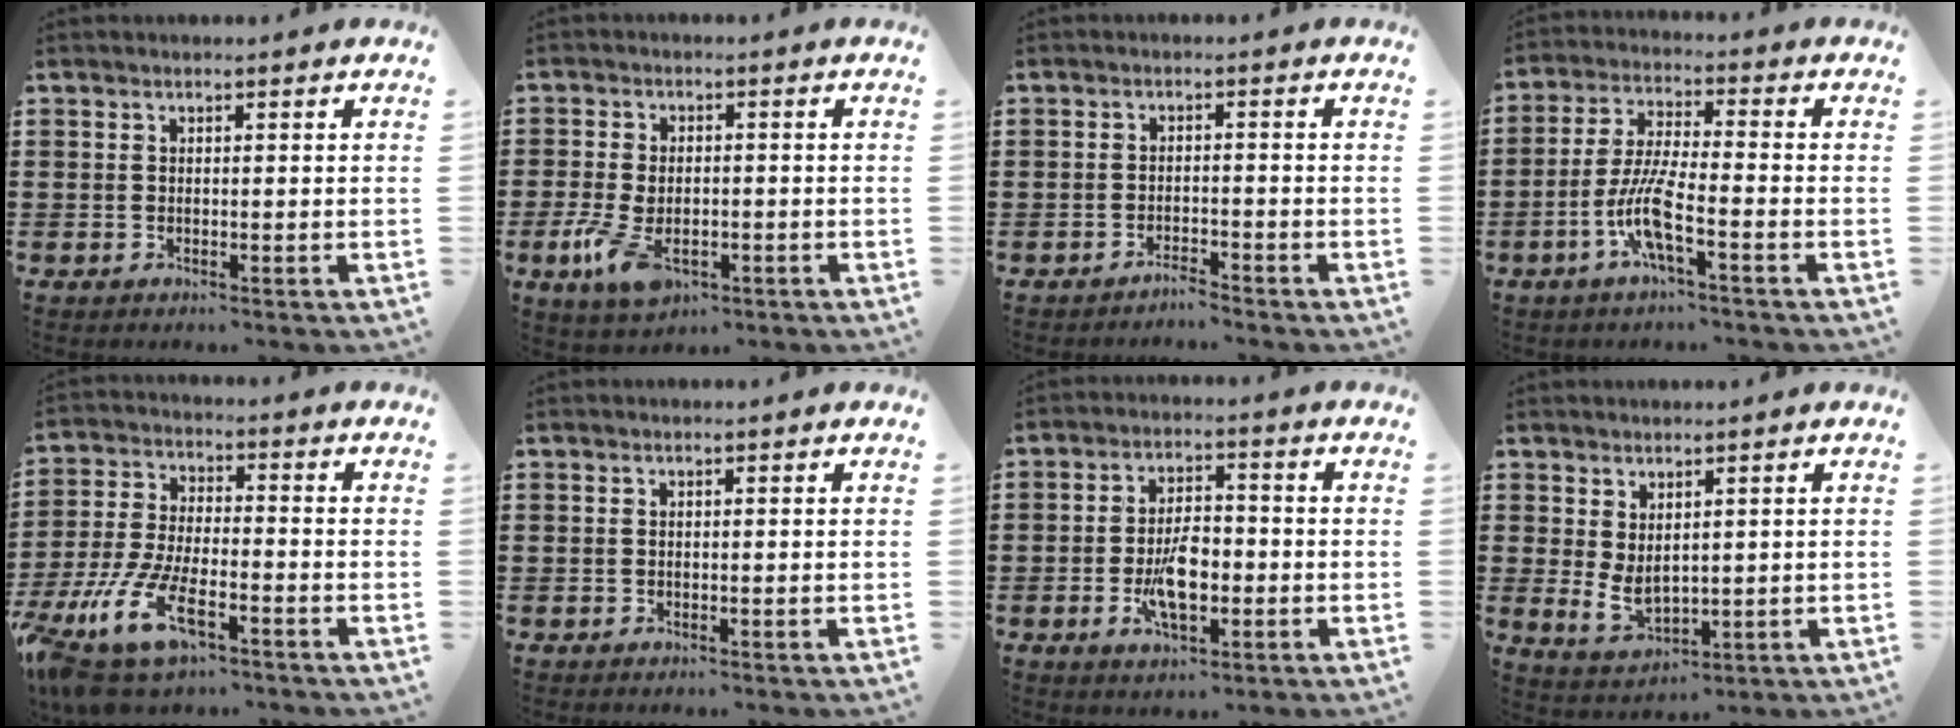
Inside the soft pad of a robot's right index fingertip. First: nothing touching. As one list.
[{"total": 5.5, "force": [-2.1, 2.8, 4.3], "torque": [-0.101, -0.005, -0.042]}, {"total": 1.9, "force": [-1.9, 0.0, 0.0], "torque": [-0.005, 0.004, -0.041]}, {"total": 7.9, "force": [-3.7, 1.1, 6.9], "torque": [-0.161, -0.014, -0.077]}, {"total": 11.8, "force": [-7.2, 4.2, 8.4], "torque": [-0.196, 0.004, -0.140]}, {"total": 0.0}, {"total": 7.3, "force": [-1.8, 3.5, 6.1], "torque": [-0.131, 0.002, -0.036]}, {"total": 3.6, "force": [1.0, 2.1, 2.8], "torque": [-0.062, 0.000, 0.018]}]